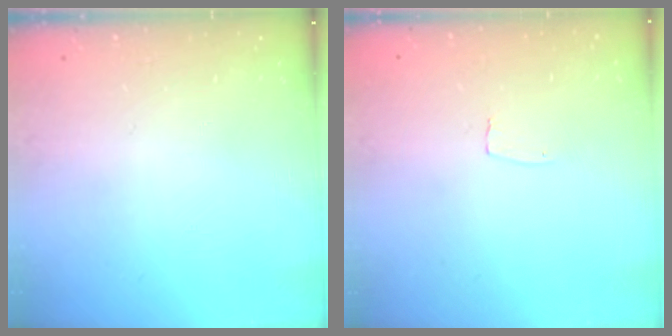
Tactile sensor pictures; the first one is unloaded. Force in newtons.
{"total": 3.0, "press": 3.0, "slide": 0.2}